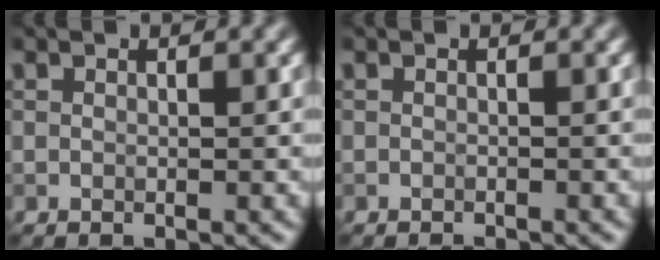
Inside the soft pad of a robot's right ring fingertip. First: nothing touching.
{"total": 0.9, "force": [-0.8, 0.1, 0.2], "torque": [-0.001, -0.001, -0.014]}